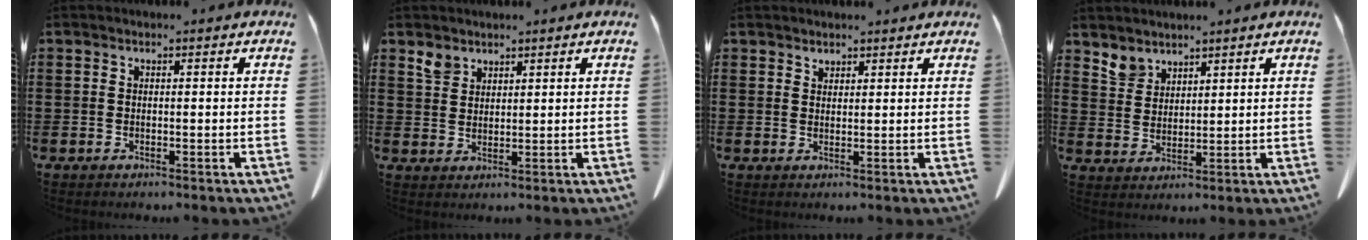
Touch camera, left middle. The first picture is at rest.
{"total": 2.5, "force": [2.1, 1.3, 0.5], "torque": [-0.017, 0.002, 0.041]}
{"total": 1.6, "force": [1.5, 0.5, 0.0], "torque": [-0.003, 0.001, 0.031]}
{"total": 3.3, "force": [2.9, 1.6, 0.2], "torque": [-0.015, 0.001, 0.056]}